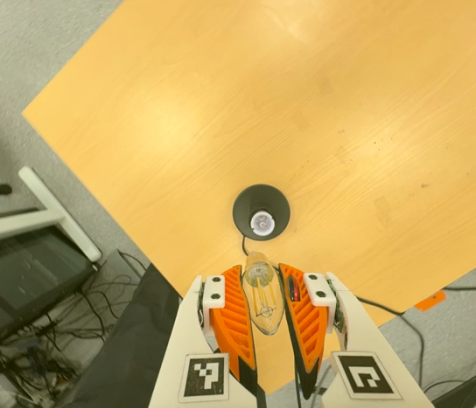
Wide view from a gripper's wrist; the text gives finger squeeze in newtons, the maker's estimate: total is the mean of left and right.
{"total": 21.9, "left": 24.3, "right": 19.4}